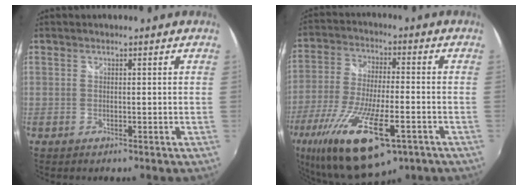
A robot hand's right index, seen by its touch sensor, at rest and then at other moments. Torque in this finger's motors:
{"motor_torque": [1.89, -0.25, 1.05, 0.21]}